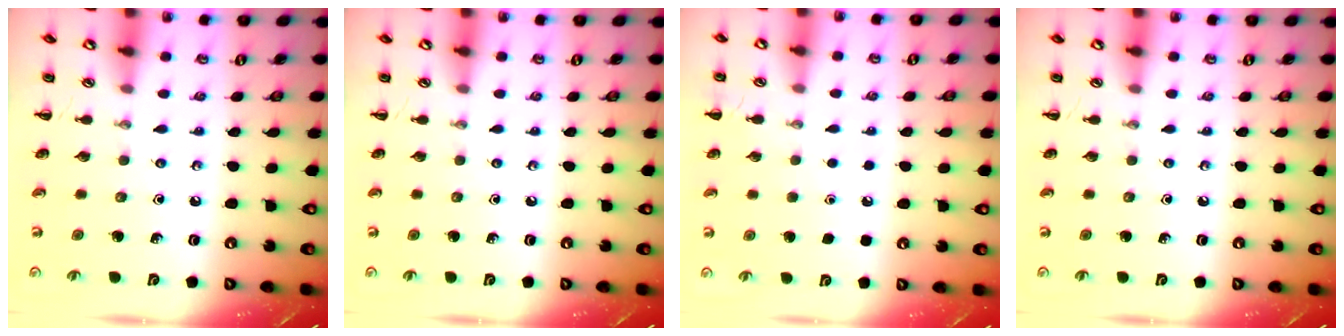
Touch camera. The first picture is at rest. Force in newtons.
{"total": 0.0}
{"total": 1.8, "press": 1.8, "slide": 0.1}
{"total": 0.0}